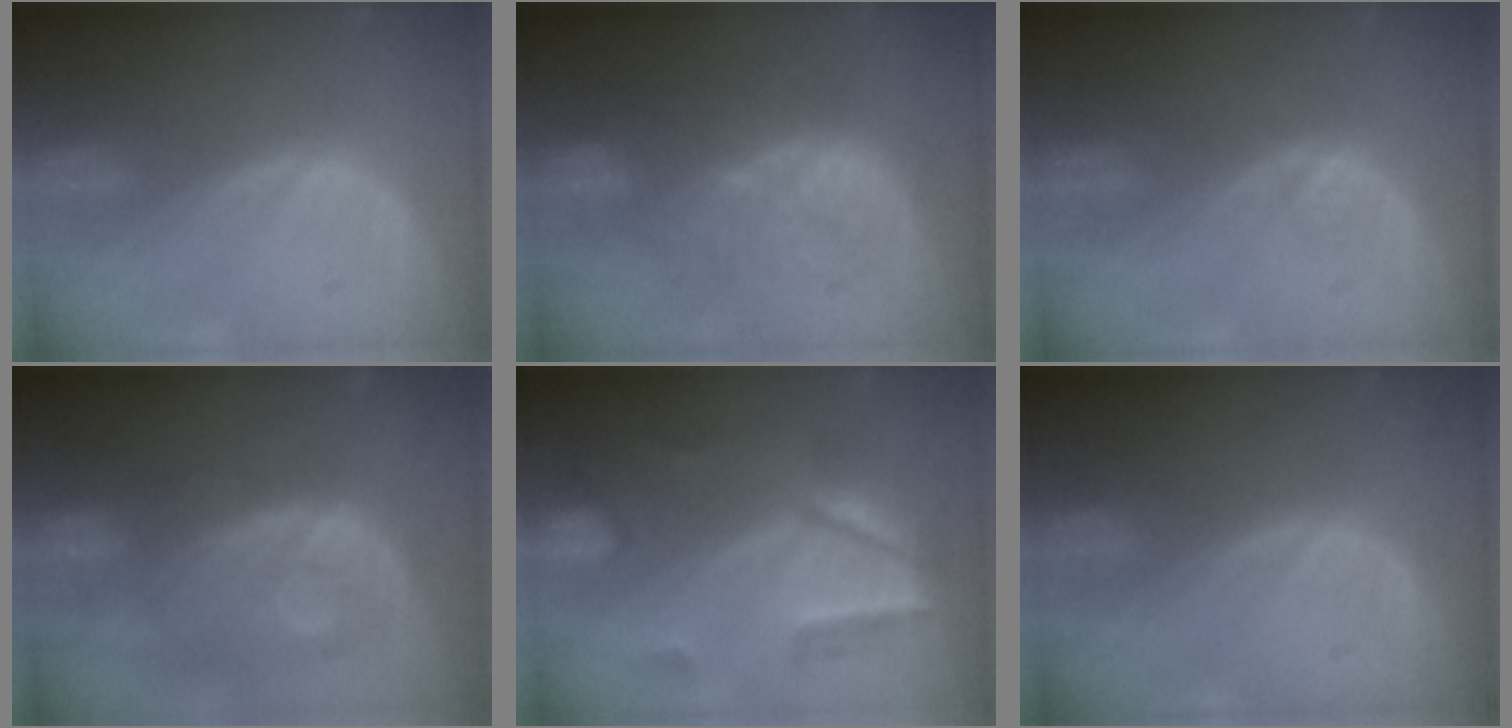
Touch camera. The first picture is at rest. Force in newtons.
{"total": 9.4, "press": 9.1, "slide": 2.0}
{"total": 1.2, "press": 1.2, "slide": 0.2}
{"total": 11.6, "press": 9.8, "slide": 6.1}
{"total": 6.9, "press": 6.9, "slide": 0.7}
{"total": 0.0}